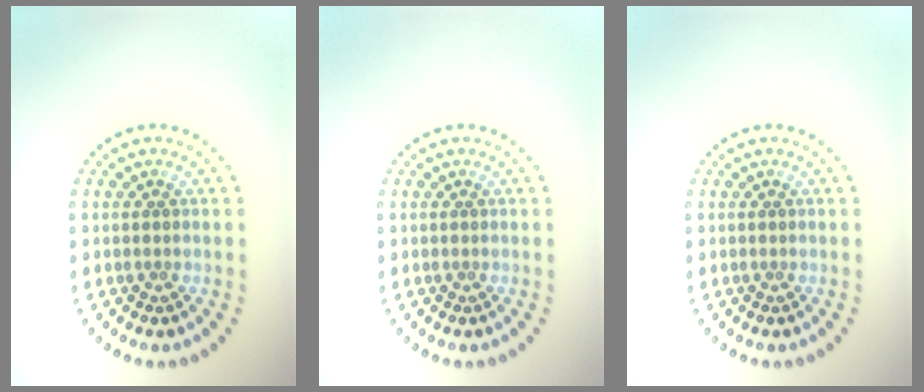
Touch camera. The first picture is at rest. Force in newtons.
{"total": 0.0}
{"total": 0.0}